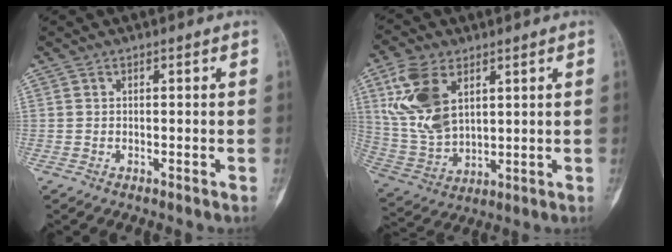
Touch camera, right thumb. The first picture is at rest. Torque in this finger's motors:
{"motor_torque": [0.79, 1.94, 0.64, -0.38, 0.16]}